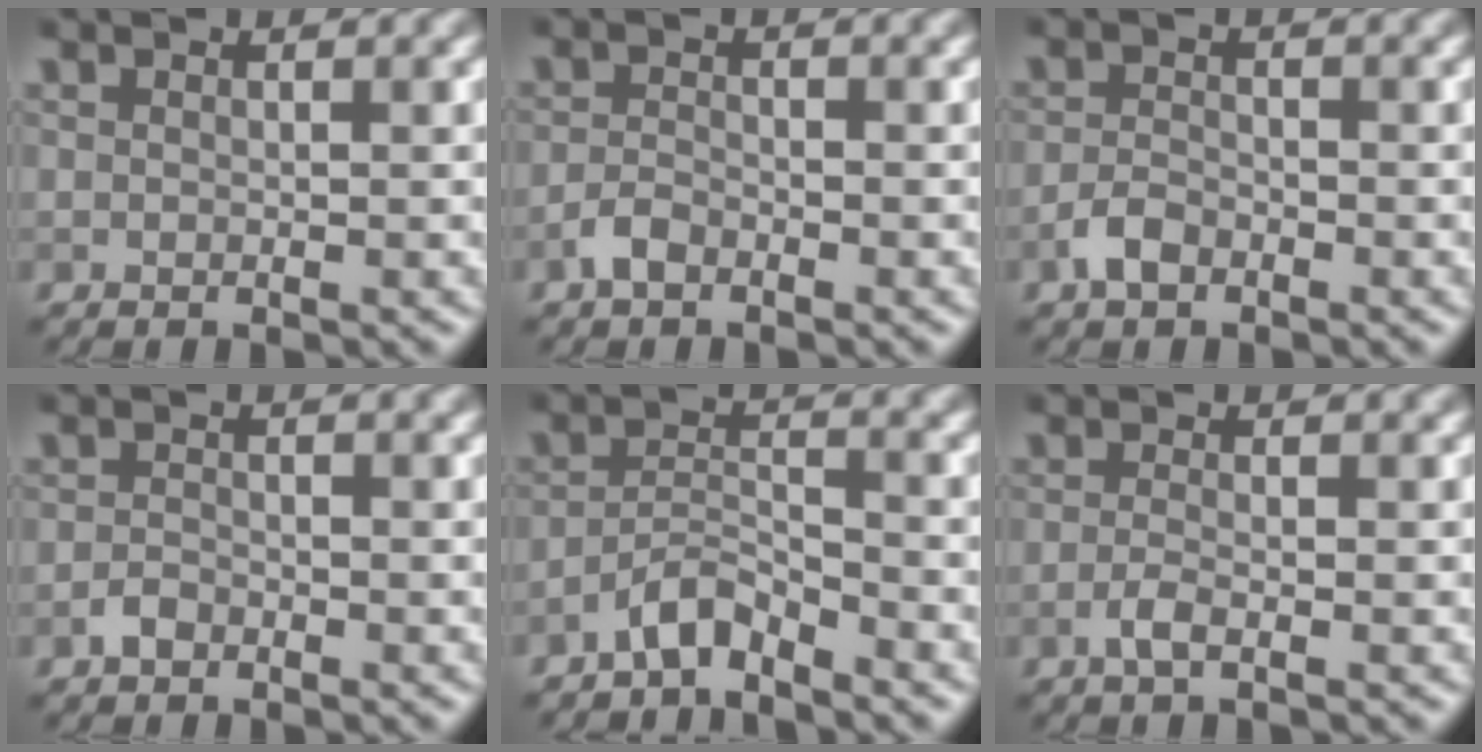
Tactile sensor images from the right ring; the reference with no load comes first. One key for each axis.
{"total": 1.5, "fx": -1.1, "fy": 0.6, "fz": 0.8, "tx": -0.017, "ty": 0.004, "tz": -0.026}
{"total": 1.9, "fx": -1.3, "fy": 0.9, "fz": 1.0, "tx": -0.020, "ty": 0.004, "tz": -0.029}
{"total": 1.1, "fx": -0.8, "fy": 0.6, "fz": 0.5, "tx": -0.008, "ty": 0.002, "tz": -0.018}
{"total": 2.8, "fx": -2.4, "fy": 0.5, "fz": 1.2, "tx": -0.020, "ty": 0.011, "tz": -0.052}
{"total": 1.5, "fx": -0.7, "fy": 0.4, "fz": 1.3, "tx": -0.027, "ty": 0.003, "tz": -0.020}